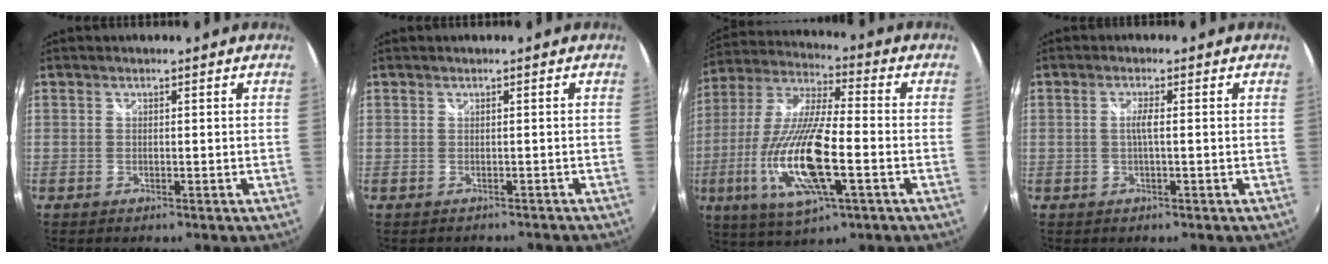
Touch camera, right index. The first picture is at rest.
{"total": 1.6, "force": [-1.3, 1.0, 0.1], "torque": [0.000, -0.001, -0.013]}
{"total": 19.8, "force": [-6.0, 5.1, 18.2], "torque": [-0.371, -0.029, -0.111]}
{"total": 1.7, "force": [-0.1, -0.3, 1.7], "torque": [-0.029, 0.001, -0.005]}